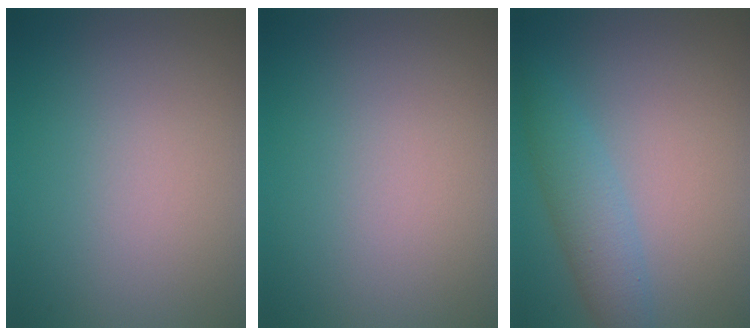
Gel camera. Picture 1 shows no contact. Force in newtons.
{"total": 0.0}
{"total": 3.3, "press": 3.3, "slide": 0.1}